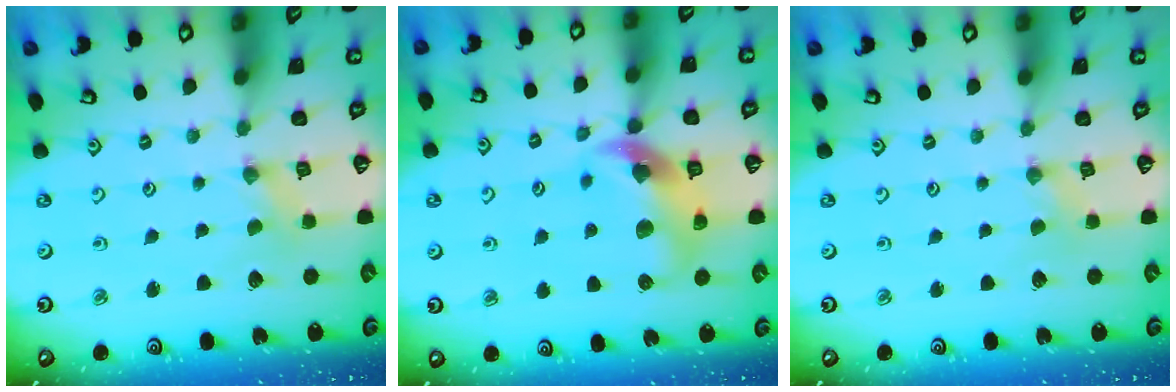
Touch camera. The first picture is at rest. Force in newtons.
{"total": 12.2, "press": 12.1, "slide": 1.8}
{"total": 0.0}